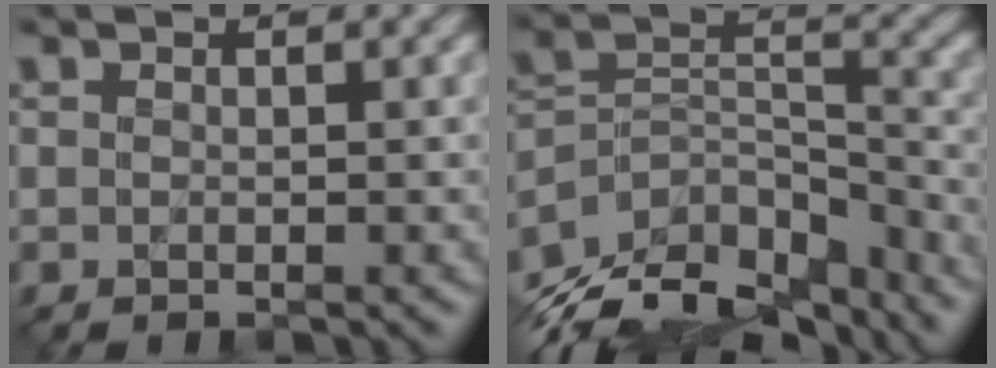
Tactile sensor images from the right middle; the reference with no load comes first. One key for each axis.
{"total": 11.5, "fx": -9.0, "fy": 5.8, "fz": 4.2, "tx": -0.107, "ty": 0.027, "tz": -0.138}